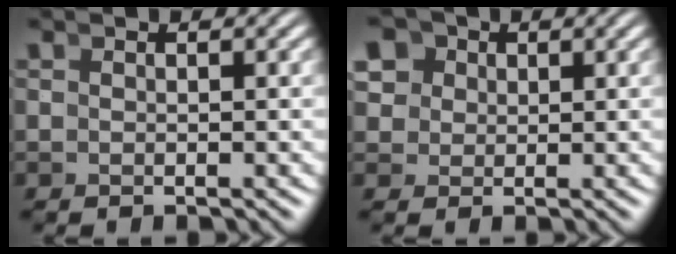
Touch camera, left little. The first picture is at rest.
{"total": 6.2, "force": [2.6, 5.0, 2.6], "torque": [-0.060, 0.005, 0.041]}